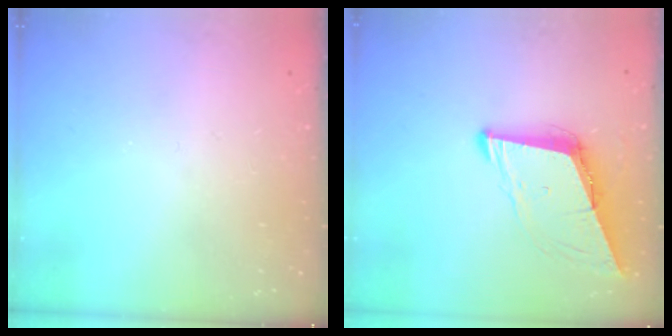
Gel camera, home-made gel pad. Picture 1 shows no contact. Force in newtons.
{"total": 8.6, "press": 7.8, "slide": 3.6}